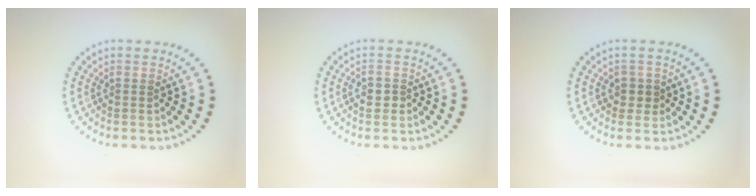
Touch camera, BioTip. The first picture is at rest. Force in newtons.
{"total": 1.0, "press": 1.0, "slide": 0.1}
{"total": 1.5, "press": 1.2, "slide": 0.8}